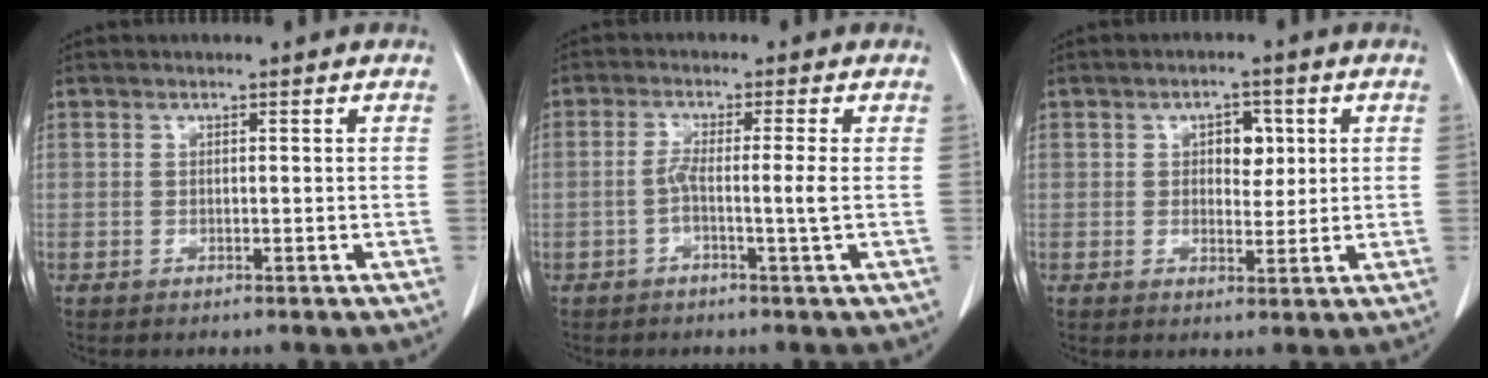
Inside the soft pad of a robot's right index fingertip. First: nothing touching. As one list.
[{"total": 3.7, "force": [-0.8, -0.6, 3.6], "torque": [-0.068, 0.000, -0.015]}, {"total": 4.1, "force": [1.2, 2.4, 3.1], "torque": [-0.045, 0.007, 0.020]}]